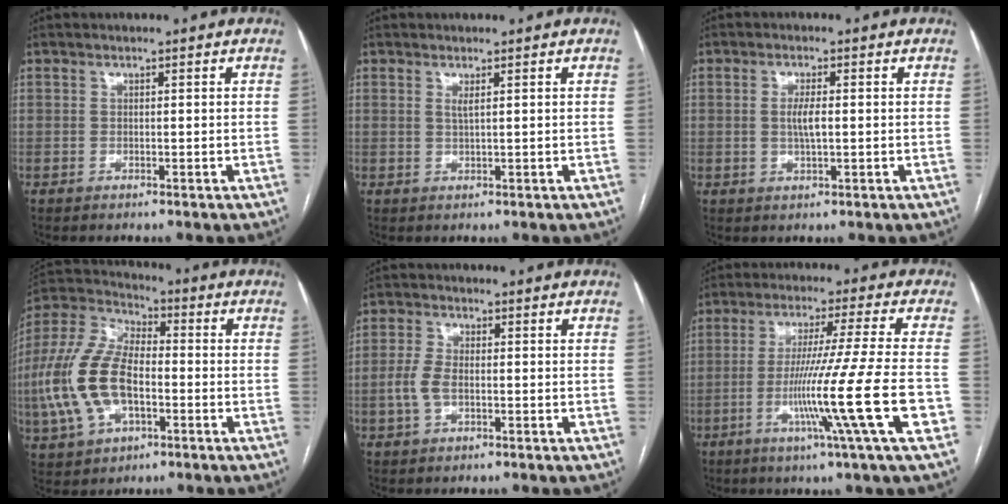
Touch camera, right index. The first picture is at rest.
{"total": 1.0, "force": [0.5, -0.1, 0.9], "torque": [-0.024, -0.005, 0.010]}
{"total": 2.8, "force": [-0.1, 0.5, 2.8], "torque": [-0.055, -0.002, 0.000]}
{"total": 15.4, "force": [-3.2, 8.0, 12.8], "torque": [-0.304, 0.014, -0.058]}
{"total": 4.0, "force": [-1.0, 1.9, 3.3], "torque": [-0.087, 0.006, -0.022]}
{"total": 14.6, "force": [-4.8, -2.8, 13.5], "torque": [-0.244, -0.025, -0.088]}